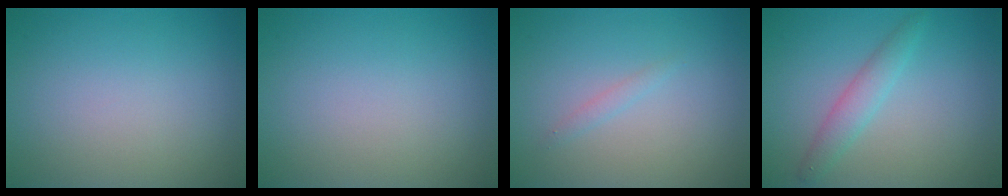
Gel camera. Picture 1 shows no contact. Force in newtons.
{"total": 0.0}
{"total": 0.7, "press": 0.7, "slide": 0.1}
{"total": 2.1, "press": 2.1, "slide": 0.0}